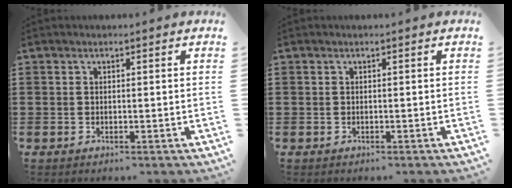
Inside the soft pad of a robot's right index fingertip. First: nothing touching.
{"total": 0.0}